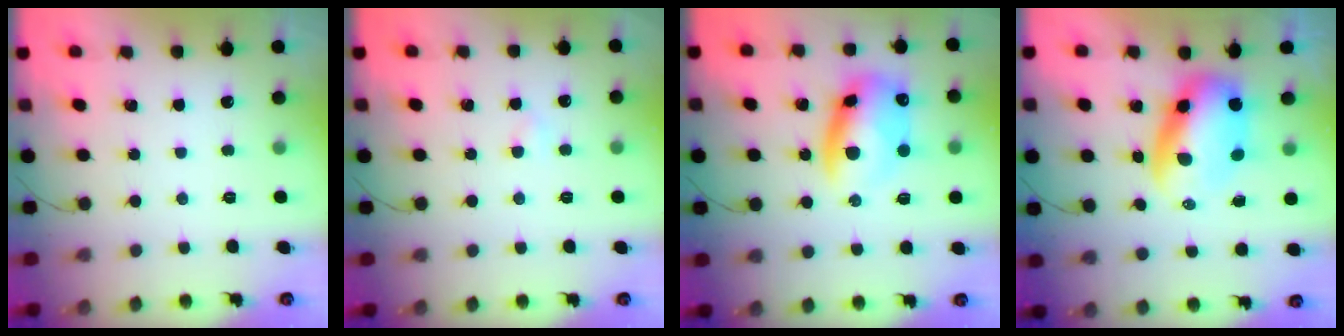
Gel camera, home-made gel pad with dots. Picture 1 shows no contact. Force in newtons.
{"total": 2.4, "press": 2.3, "slide": 0.8}
{"total": 11.7, "press": 11.5, "slide": 2.2}
{"total": 7.3, "press": 7.1, "slide": 1.9}